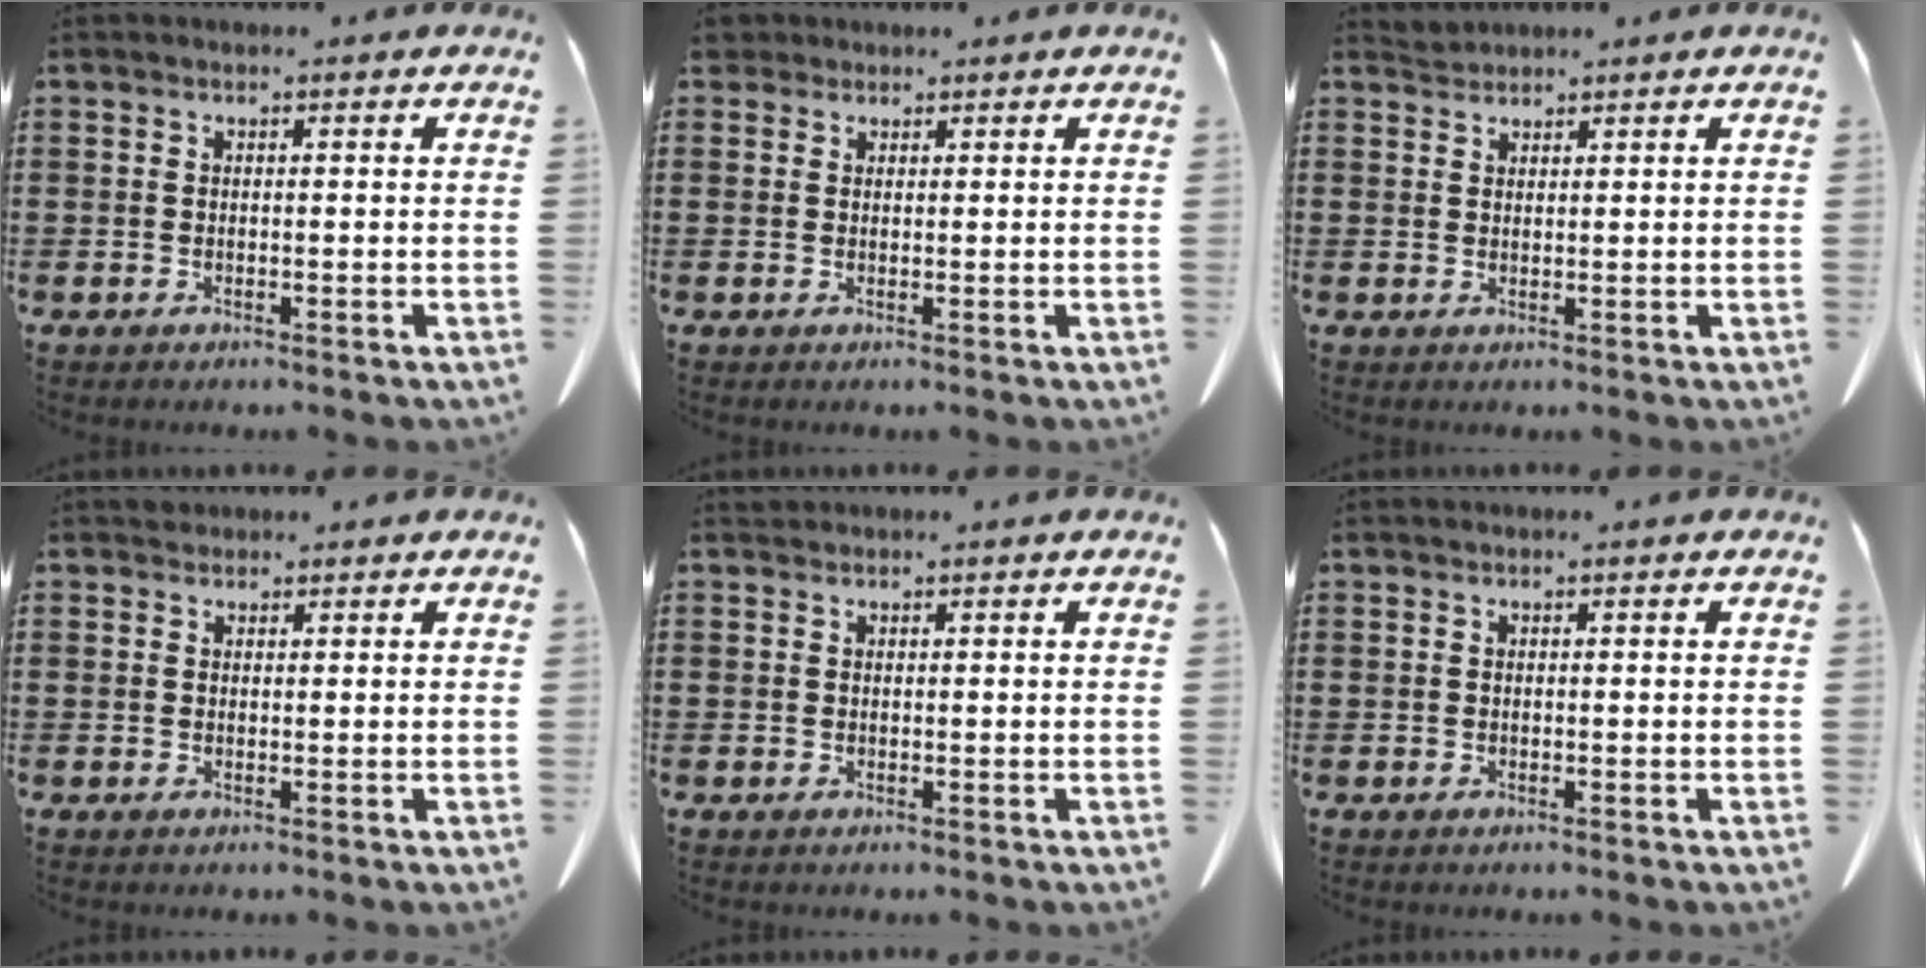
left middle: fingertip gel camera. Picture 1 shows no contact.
{"total": 2.0, "force": [1.6, 1.0, 0.4], "torque": [-0.016, 0.006, 0.034]}
{"total": 1.4, "force": [1.3, 0.3, -0.3], "torque": [0.000, -0.001, 0.028]}
{"total": 1.0, "force": [0.9, 0.5, 0.0], "torque": [-0.002, 0.001, 0.020]}
{"total": 0.7, "force": [0.6, 0.4, 0.0], "torque": [-0.002, 0.000, 0.012]}
{"total": 0.0}